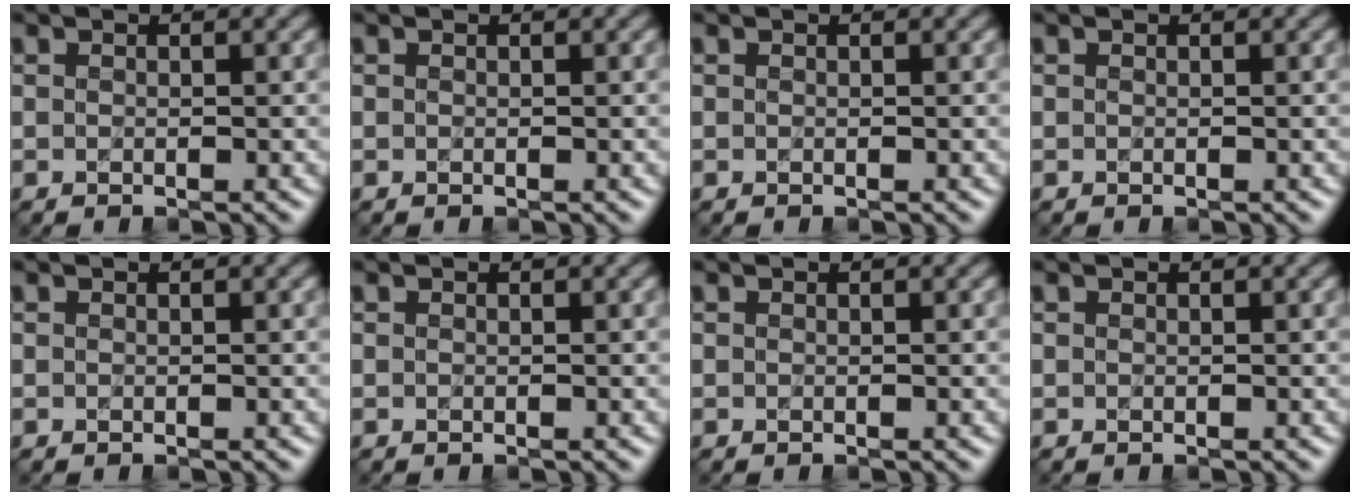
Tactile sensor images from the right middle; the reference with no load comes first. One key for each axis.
{"total": 0.0}
{"total": 0.0}
{"total": 0.0}
{"total": 0.0}
{"total": 0.0}
{"total": 0.0}
{"total": 0.0}